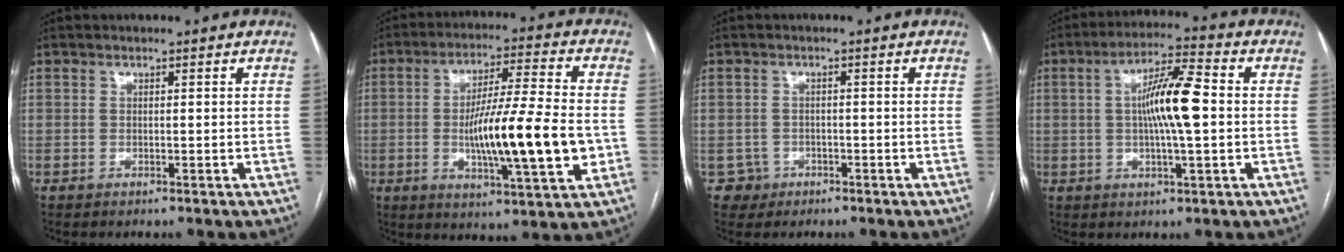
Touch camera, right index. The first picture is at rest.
{"total": 16.5, "force": [-2.4, 1.5, 16.3], "torque": [-0.275, -0.008, -0.039]}
{"total": 2.9, "force": [-1.2, 2.6, -0.5], "torque": [0.016, 0.013, -0.019]}
{"total": 10.1, "force": [0.4, 1.3, 10.0], "torque": [-0.181, 0.014, 0.002]}